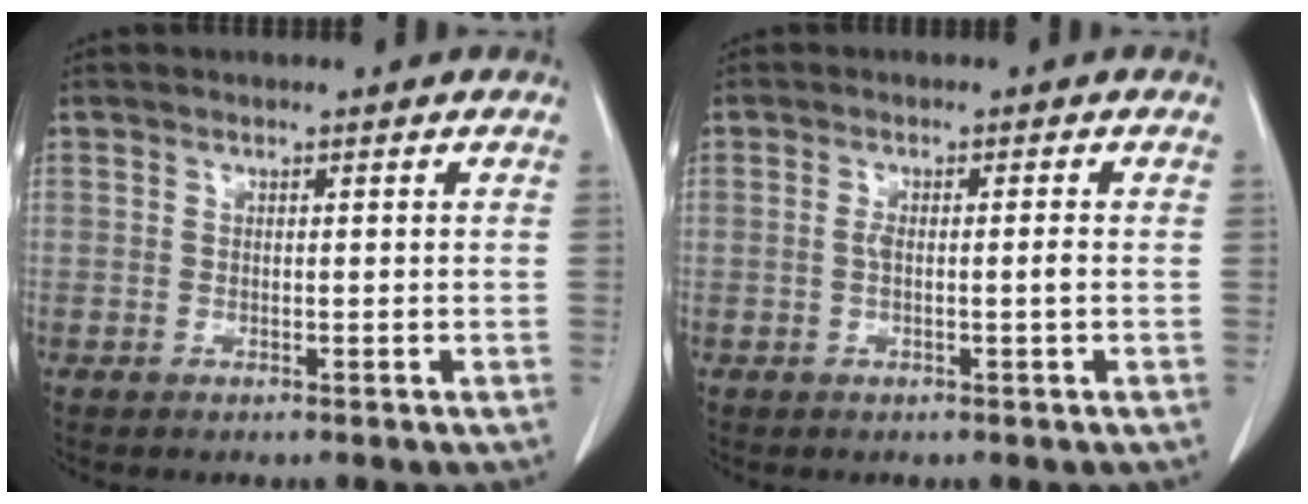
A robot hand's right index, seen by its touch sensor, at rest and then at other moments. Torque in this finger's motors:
{"motor_torque": [0.29, -0.10, -0.01, 0.04]}